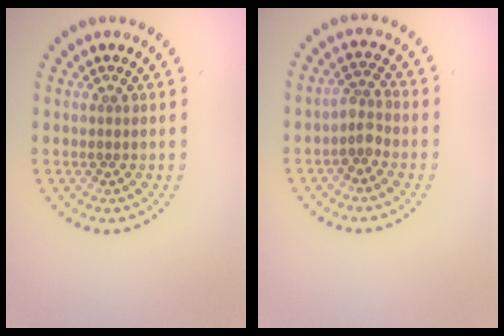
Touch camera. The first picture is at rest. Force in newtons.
{"total": 1.8, "press": 1.4, "slide": 1.1}